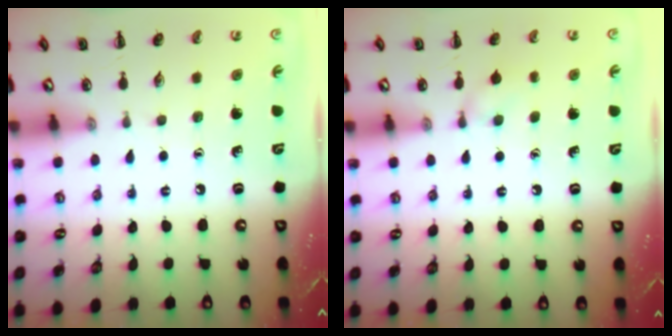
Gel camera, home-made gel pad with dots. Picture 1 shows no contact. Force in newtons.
{"total": 6.1, "press": 5.7, "slide": 2.2}